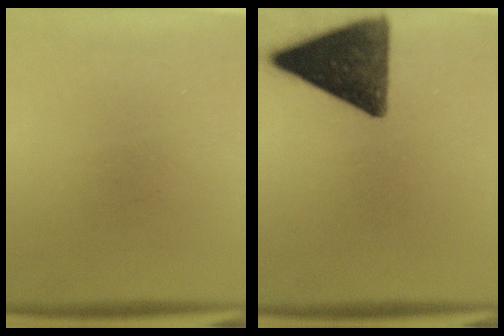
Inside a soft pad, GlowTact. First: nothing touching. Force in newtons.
{"total": 13.2}